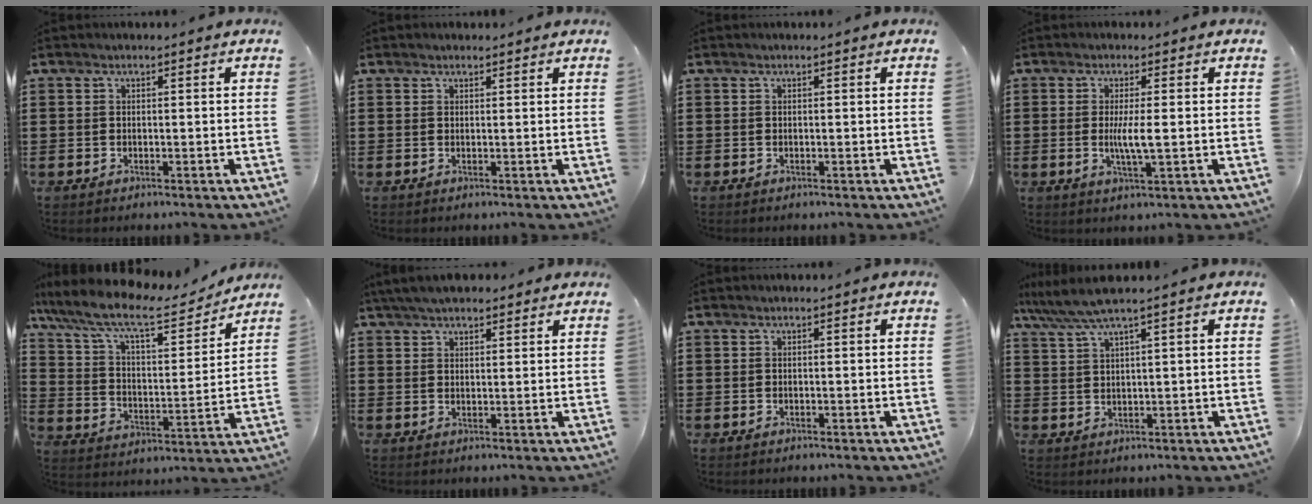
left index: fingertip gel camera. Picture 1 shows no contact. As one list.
[{"total": 0.8, "force": [0.7, 0.3, 0.2], "torque": [-0.004, 0.002, 0.015]}, {"total": 0.0}, {"total": 4.3, "force": [0.0, 0.5, 4.3], "torque": [-0.083, -0.007, -0.004]}, {"total": 10.7, "force": [8.9, 1.7, 5.6], "torque": [-0.143, -0.051, 0.149]}, {"total": 4.4, "force": [3.9, 1.1, 1.9], "torque": [-0.045, 0.000, 0.073]}, {"total": 0.0}, {"total": 4.5, "force": [3.1, -0.1, 3.3], "torque": [-0.080, -0.009, 0.051]}]